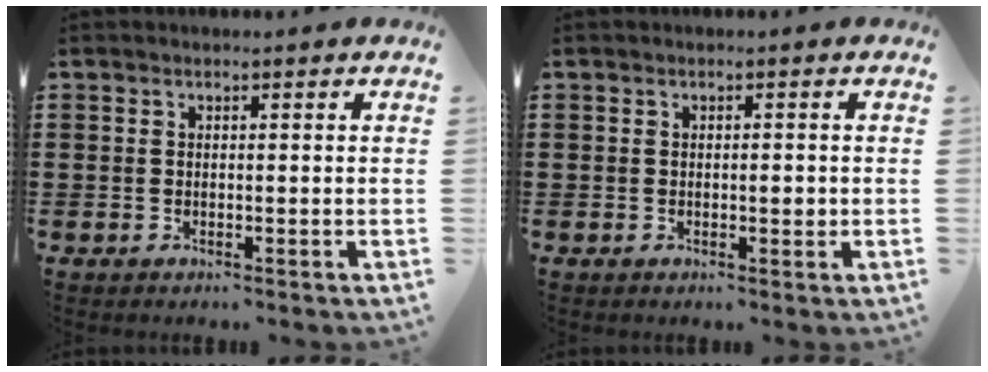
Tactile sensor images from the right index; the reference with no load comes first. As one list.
[{"total": 1.5, "force": [-0.1, 0.5, 1.4], "torque": [-0.026, 0.000, -0.002]}]